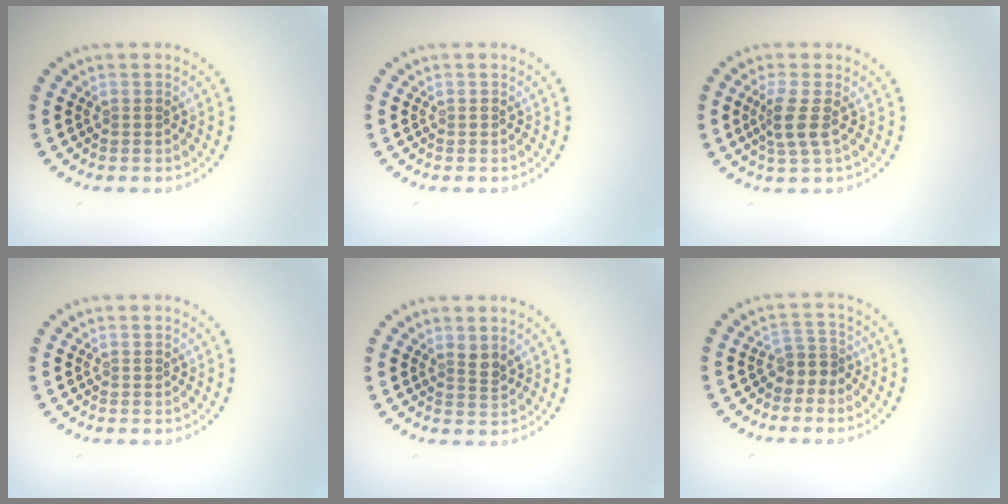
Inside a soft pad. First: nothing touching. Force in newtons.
{"total": 0.0}
{"total": 2.5, "press": 1.9, "slide": 1.6}
{"total": 0.0}
{"total": 1.2, "press": 0.9, "slide": 0.8}
{"total": 1.9, "press": 1.4, "slide": 1.4}